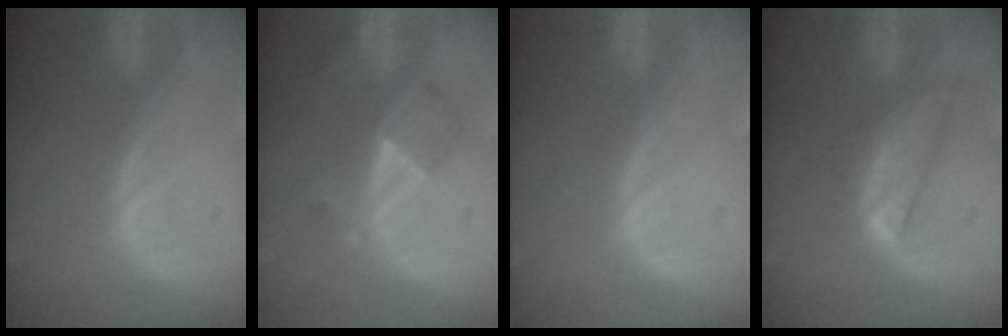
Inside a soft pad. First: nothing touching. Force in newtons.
{"total": 5.6, "press": 4.9, "slide": 2.7}
{"total": 0.0}
{"total": 4.9, "press": 4.9, "slide": 0.4}